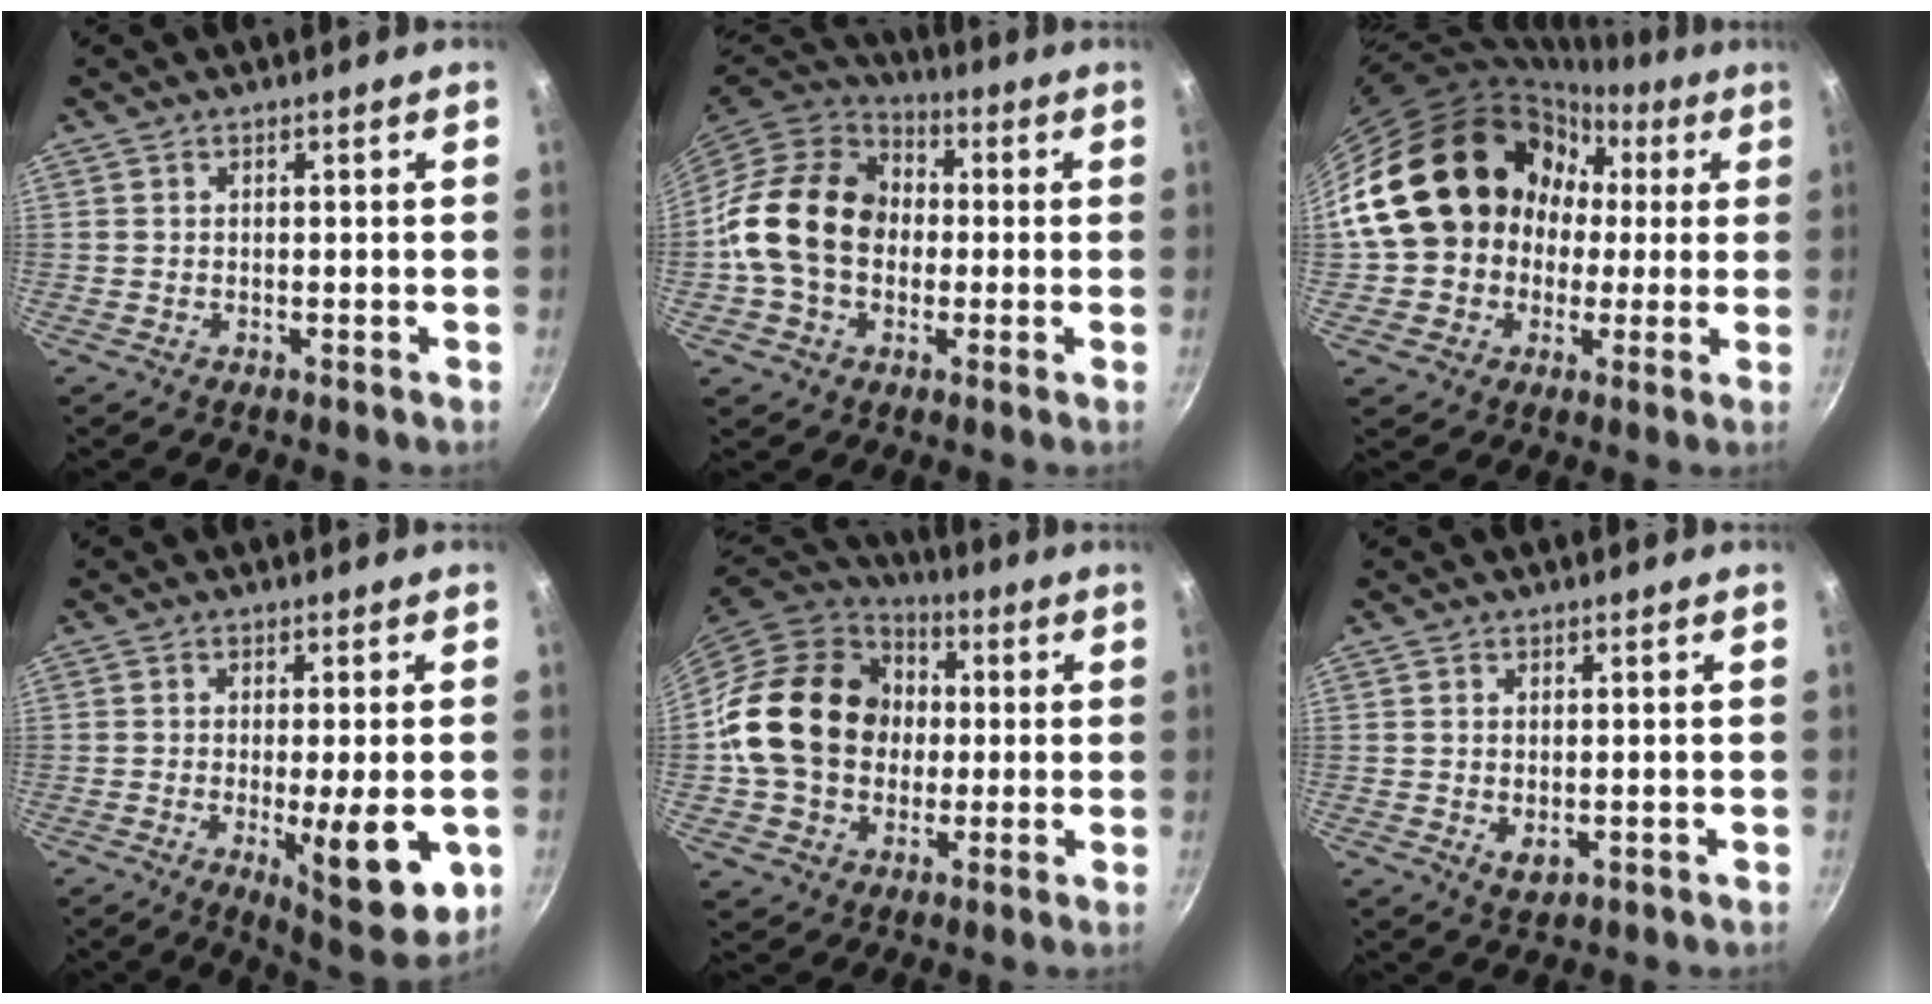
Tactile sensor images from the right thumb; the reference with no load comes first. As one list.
[{"total": 18.4, "force": [-0.3, 14.4, 11.5], "torque": [-0.179, 0.034, -0.014]}, {"total": 21.2, "force": [1.4, 18.0, 11.1], "torque": [-0.163, 0.061, 0.031]}, {"total": 12.6, "force": [-2.8, 3.5, 11.8], "torque": [-0.148, -0.005, -0.030]}, {"total": 21.1, "force": [1.1, 17.1, 12.3], "torque": [-0.191, 0.030, 0.019]}, {"total": 3.0, "force": [-0.2, 1.8, 2.4], "torque": [-0.038, -0.009, 0.000]}]